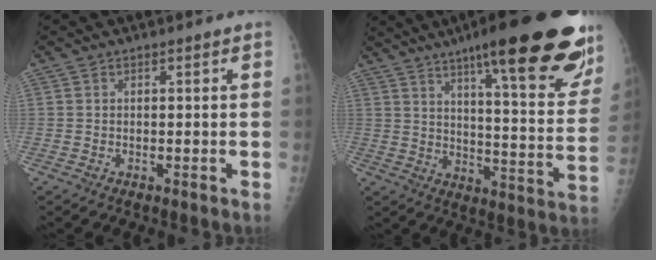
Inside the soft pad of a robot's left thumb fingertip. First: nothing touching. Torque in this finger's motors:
{"motor_torque": [1.00, 0.05, 1.59, -1.18, 0.17]}